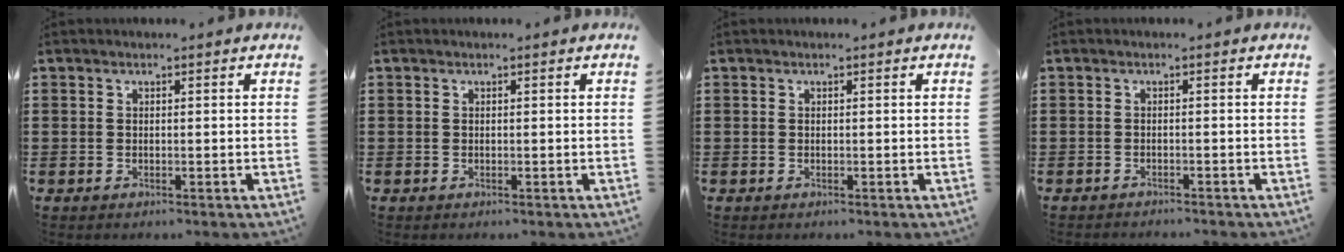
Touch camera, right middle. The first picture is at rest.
{"total": 0.0}
{"total": 0.0}
{"total": 0.8, "force": [-0.8, -0.1, 0.0], "torque": [-0.003, 0.000, -0.018]}